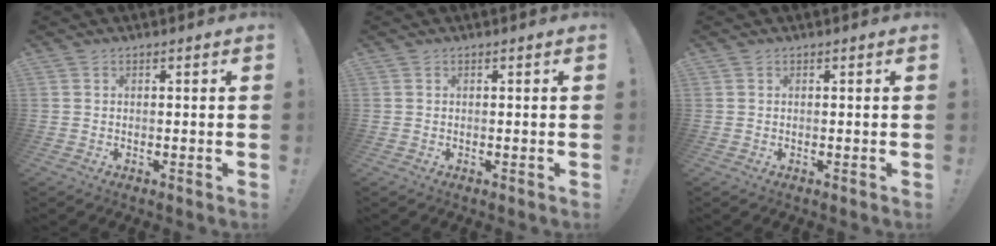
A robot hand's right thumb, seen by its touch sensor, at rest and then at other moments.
{"total": 0.0}
{"total": 0.0}